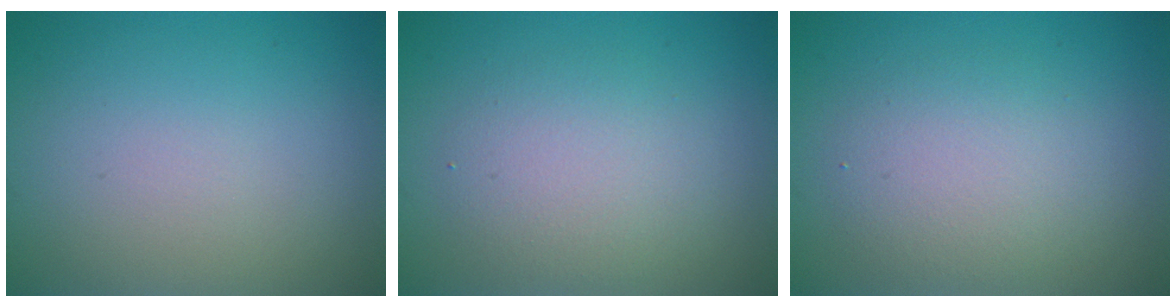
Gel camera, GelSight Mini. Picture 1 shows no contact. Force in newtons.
{"total": 3.5, "press": 3.5, "slide": 0.3}
{"total": 3.6, "press": 3.6, "slide": 0.3}